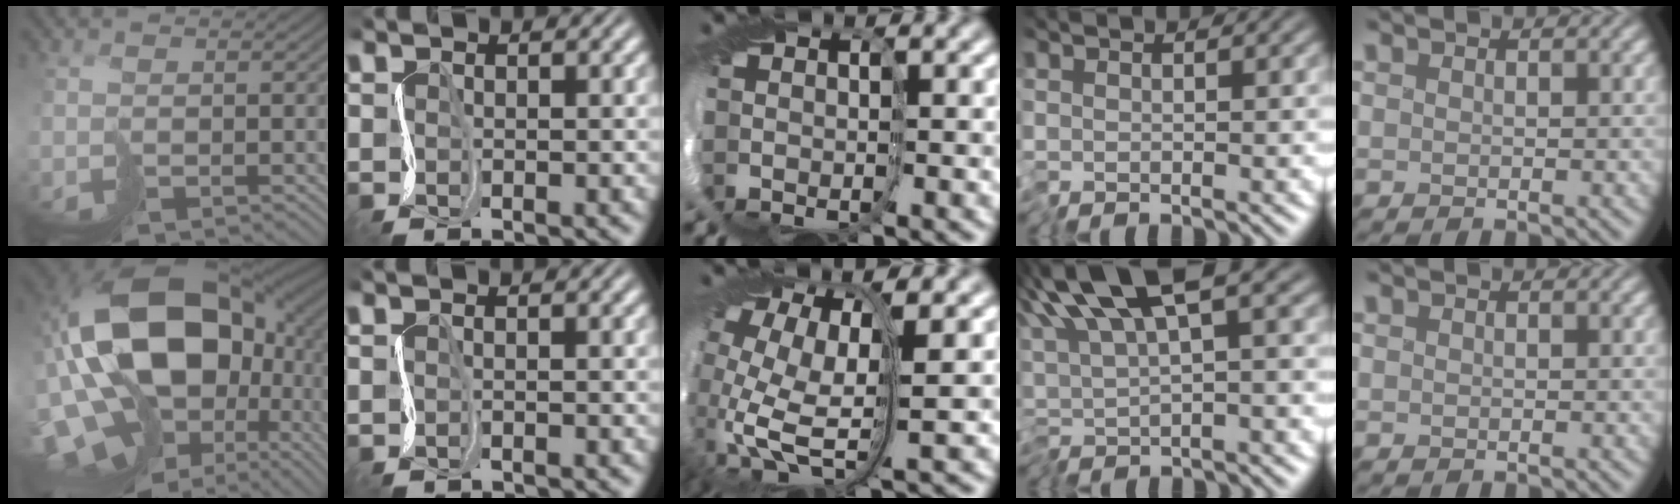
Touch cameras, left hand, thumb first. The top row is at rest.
{"thumb": {"total": 21.3, "force": [1.4, 14.9, 15.2], "torque": [-0.342, -0.045, 0.047]}, "index": {"total": 0.5, "force": [-0.4, -0.2, 0.2], "torque": [-0.009, -0.001, -0.009]}, "middle": {"total": 11.2, "force": [-0.5, 5.8, 9.6], "torque": [-0.210, -0.033, 0.001]}, "ring": {"total": 10.1, "force": [3.3, 3.2, 8.9], "torque": [-0.170, 0.014, 0.054]}}